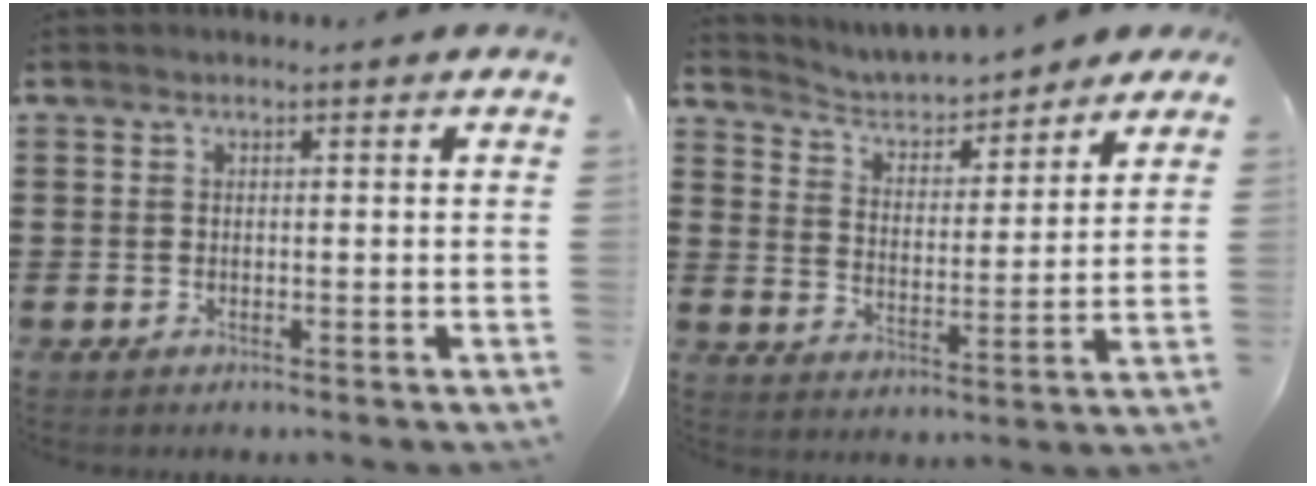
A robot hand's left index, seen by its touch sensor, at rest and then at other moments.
{"total": 3.9, "force": [3.8, 0.9, 0.5], "torque": [-0.035, -0.026, 0.058]}